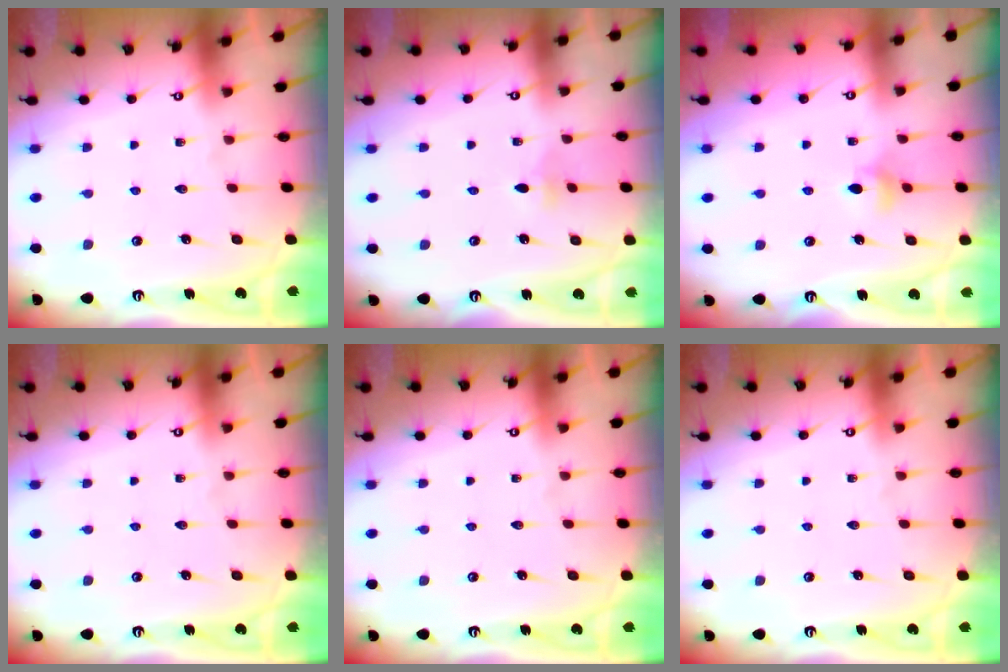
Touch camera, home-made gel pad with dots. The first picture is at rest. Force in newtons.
{"total": 2.4, "press": 2.3, "slide": 0.7}
{"total": 4.2, "press": 4.1, "slide": 0.7}
{"total": 0.0}
{"total": 0.0}
{"total": 0.0}